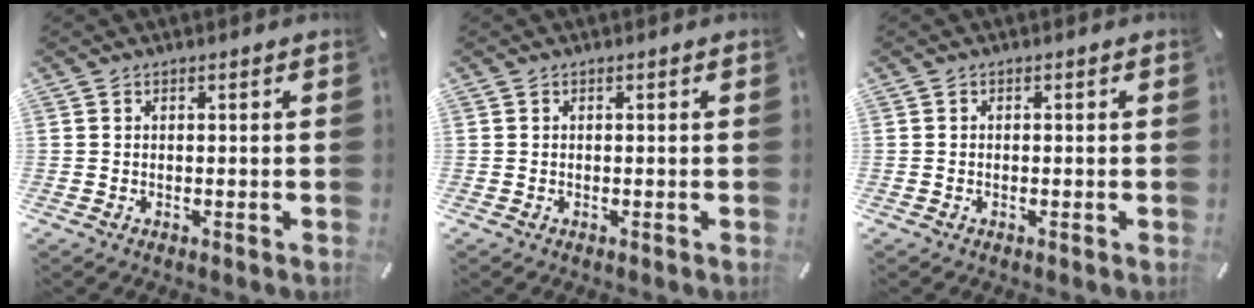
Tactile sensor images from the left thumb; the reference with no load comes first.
{"total": 0.0}
{"total": 0.5, "force": [-0.3, 0.3, 0.3], "torque": [-0.006, -0.001, -0.006]}